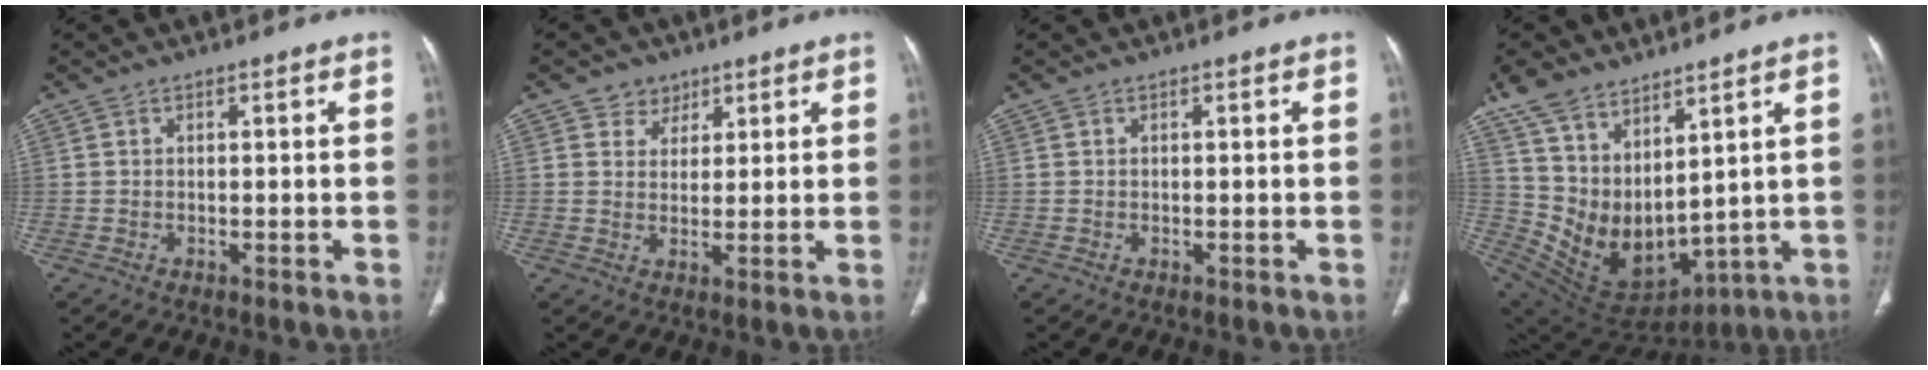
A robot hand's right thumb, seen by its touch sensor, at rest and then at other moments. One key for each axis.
{"total": 4.0, "fx": 2.4, "fy": 3.2, "fz": 0.4, "tx": 0.015, "ty": -0.012, "tz": 0.037}
{"total": 0.0}
{"total": 15.7, "fx": 8.4, "fy": 9.1, "fz": 9.6, "tx": -0.148, "ty": -0.038, "tz": 0.194}